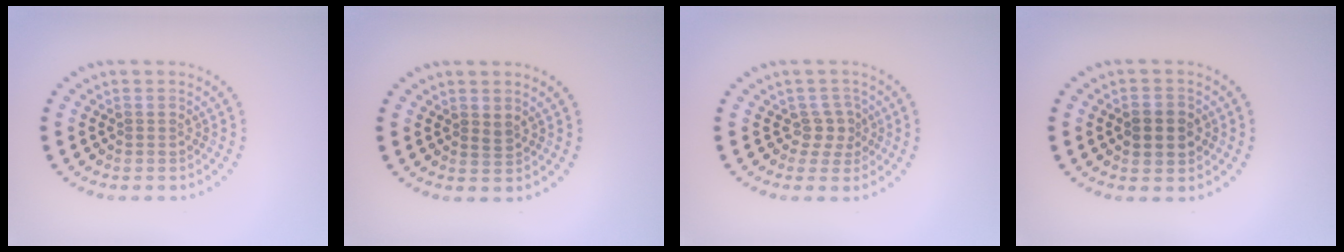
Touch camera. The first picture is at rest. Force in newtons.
{"total": 0.8, "press": 0.7, "slide": 0.4}
{"total": 1.8, "press": 1.3, "slide": 1.2}
{"total": 2.7, "press": 2.7, "slide": 0.2}